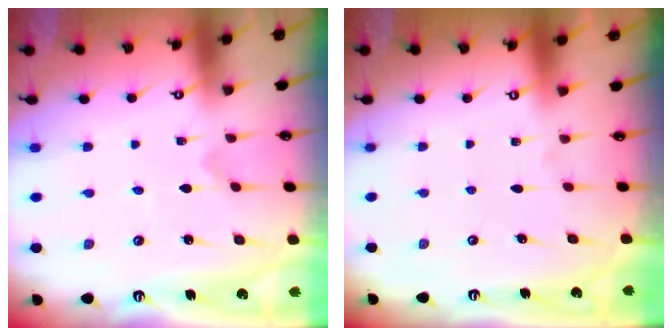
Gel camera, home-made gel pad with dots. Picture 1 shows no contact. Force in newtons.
{"total": 0.0}